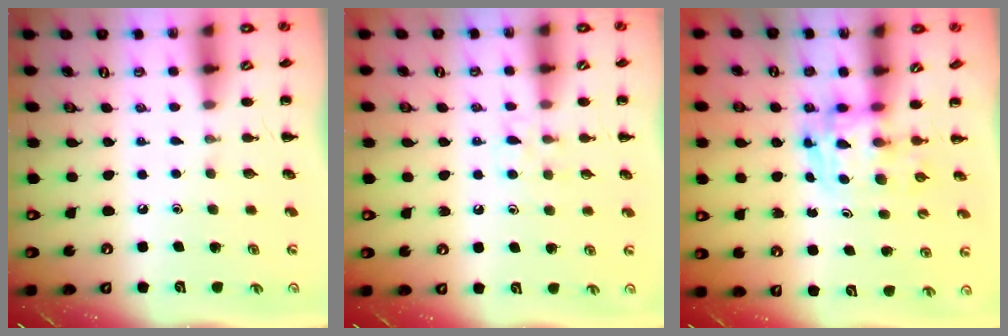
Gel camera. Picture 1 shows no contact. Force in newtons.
{"total": 5.8, "press": 5.6, "slide": 1.7}
{"total": 3.6, "press": 3.5, "slide": 0.6}